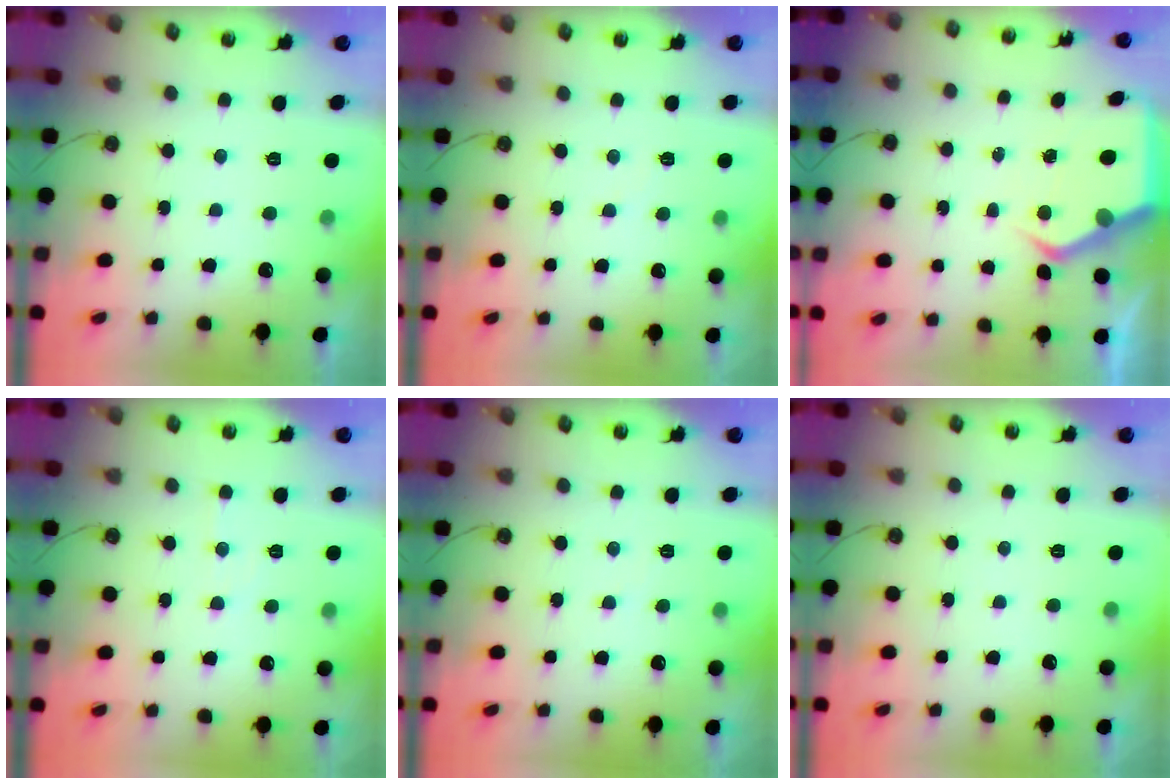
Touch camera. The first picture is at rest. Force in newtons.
{"total": 2.9, "press": 2.9, "slide": 0.4}
{"total": 5.3, "press": 5.3, "slide": 0.5}
{"total": 4.0, "press": 3.9, "slide": 0.6}
{"total": 2.4, "press": 2.4, "slide": 0.4}
{"total": 0.0}